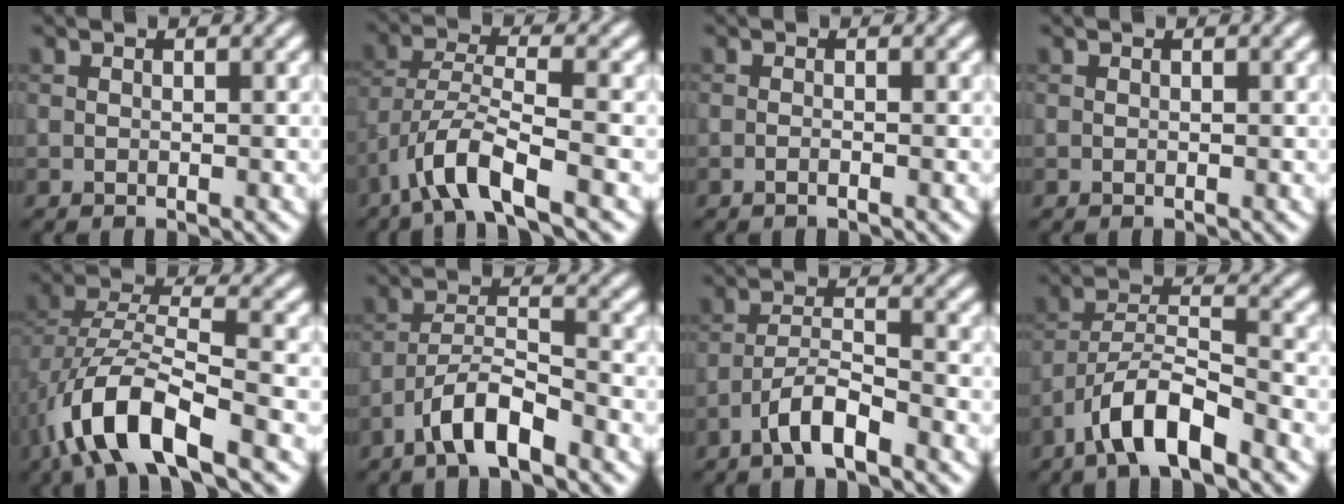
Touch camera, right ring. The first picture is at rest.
{"total": 5.7, "force": [-3.5, 1.4, 4.3], "torque": [-0.083, 0.002, -0.075]}
{"total": 0.7, "force": [-0.3, 0.2, 0.6], "torque": [-0.009, -0.002, -0.011]}
{"total": 0.0}
{"total": 9.7, "force": [-5.0, 3.8, 7.3], "torque": [-0.149, 0.004, -0.100]}
{"total": 5.0, "force": [-3.4, 1.2, 3.4], "torque": [-0.061, 0.010, -0.069]}
{"total": 4.0, "force": [-2.7, 0.8, 2.8], "torque": [-0.055, 0.012, -0.058]}
{"total": 6.1, "force": [-4.1, 1.5, 4.2], "torque": [-0.072, 0.009, -0.077]}